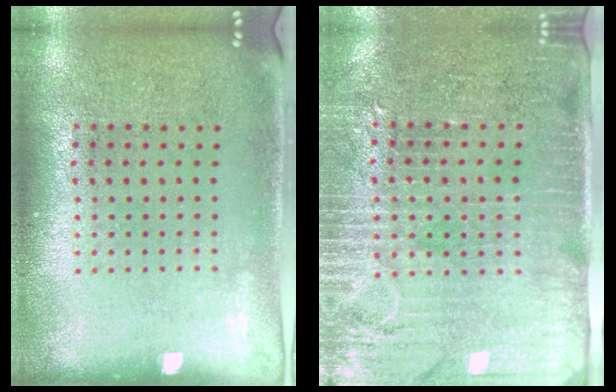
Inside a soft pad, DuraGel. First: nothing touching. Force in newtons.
{"total": 3.6, "press": 3.1, "slide": 1.9}